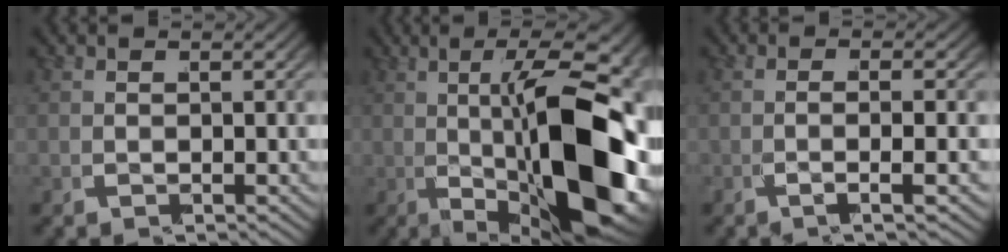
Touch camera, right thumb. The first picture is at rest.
{"total": 17.8, "force": [-2.4, 7.8, 15.9], "torque": [-0.251, -0.018, -0.028]}
{"total": 3.2, "force": [-1.2, 0.6, 2.8], "torque": [-0.057, 0.003, -0.032]}